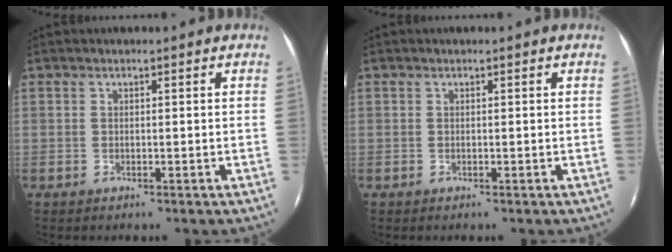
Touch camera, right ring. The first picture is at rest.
{"total": 0.0}